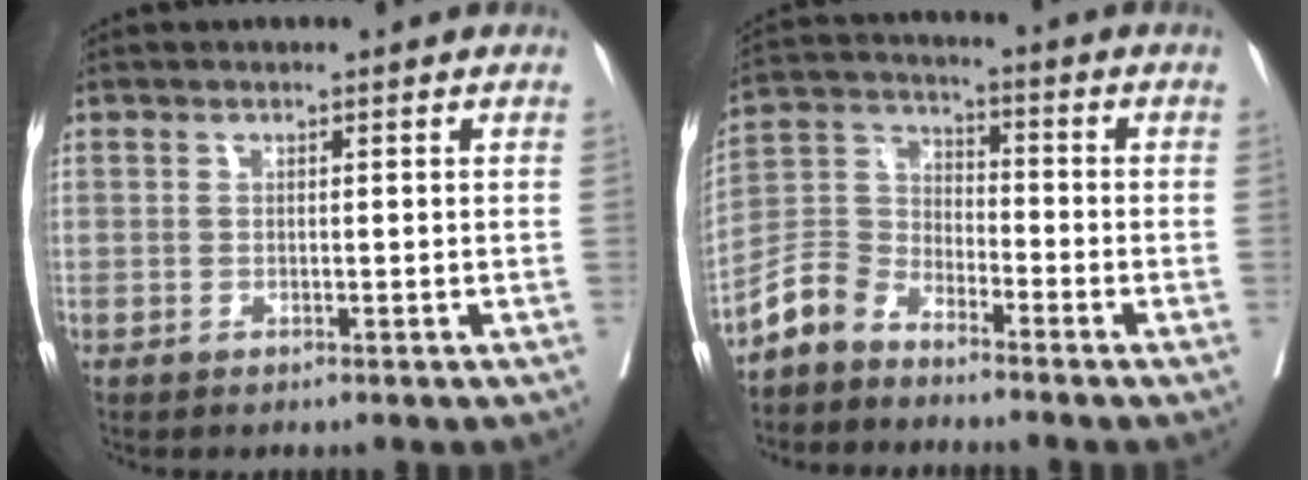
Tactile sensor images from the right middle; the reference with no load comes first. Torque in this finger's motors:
{"motor_torque": [0.73, -0.74, 0.16, 0.06]}